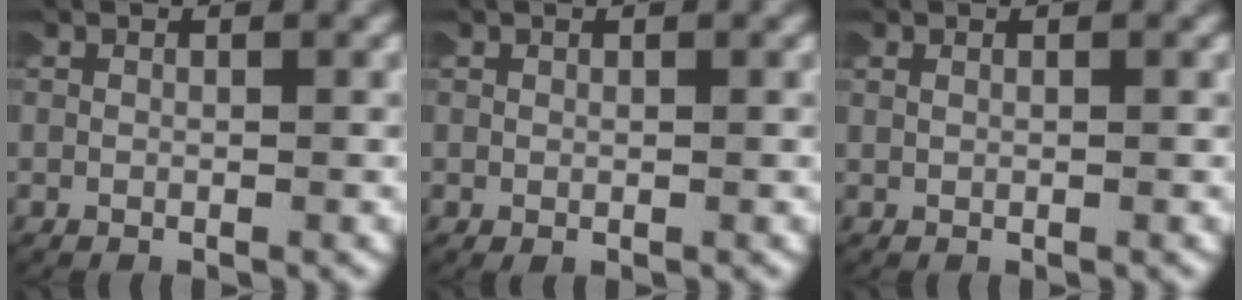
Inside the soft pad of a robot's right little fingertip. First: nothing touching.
{"total": 0.0}
{"total": 0.6, "force": [0.5, 0.1, 0.3], "torque": [-0.006, 0.000, 0.012]}